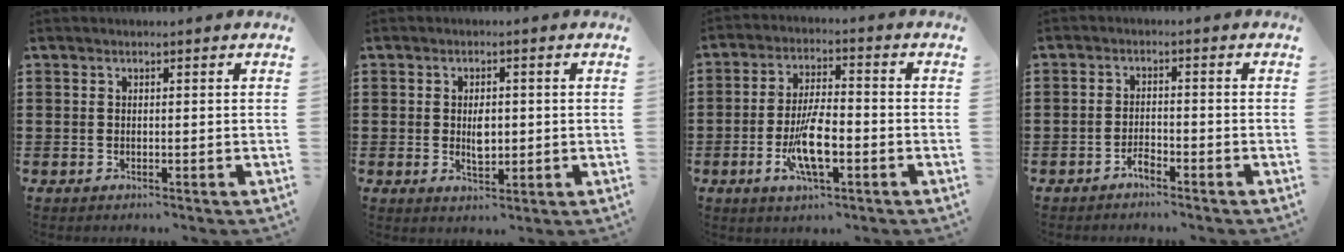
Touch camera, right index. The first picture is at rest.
{"total": 3.6, "force": [-0.1, 1.9, 3.1], "torque": [-0.051, 0.001, -0.004]}
{"total": 9.1, "force": [-3.0, 3.1, 8.0], "torque": [-0.169, -0.012, -0.056]}
{"total": 2.1, "force": [-1.9, 0.5, 0.9], "torque": [-0.021, 0.003, -0.037]}